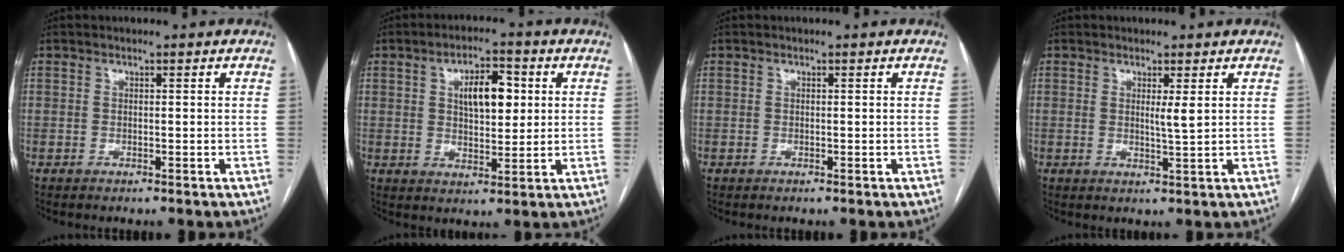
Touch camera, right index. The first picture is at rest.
{"total": 7.6, "force": [2.0, 3.3, 6.5], "torque": [-0.108, 0.012, 0.036]}
{"total": 0.0}
{"total": 2.0, "force": [0.8, -0.2, 1.8], "torque": [-0.034, -0.008, 0.014]}